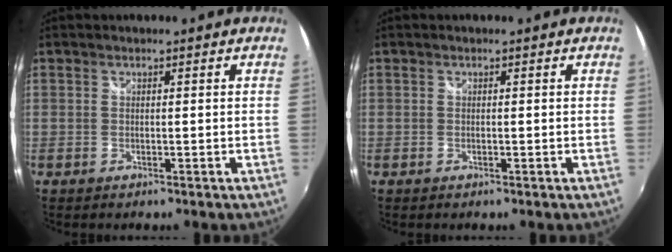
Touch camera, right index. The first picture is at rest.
{"total": 0.0}